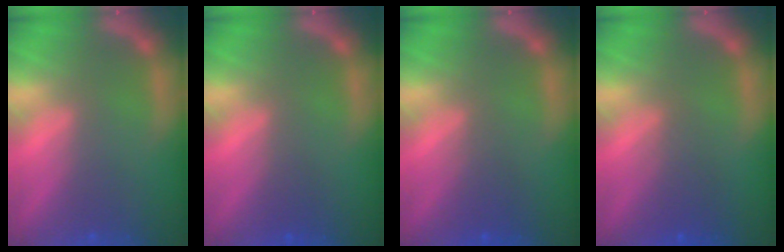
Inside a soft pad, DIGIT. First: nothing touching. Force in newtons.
{"total": 1.0}
{"total": 2.0}
{"total": 2.5}